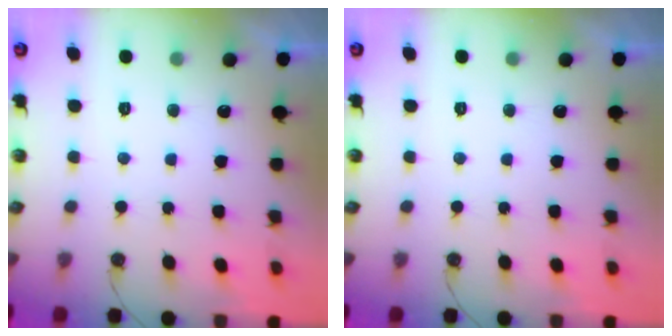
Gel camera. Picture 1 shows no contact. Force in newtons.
{"total": 0.0}